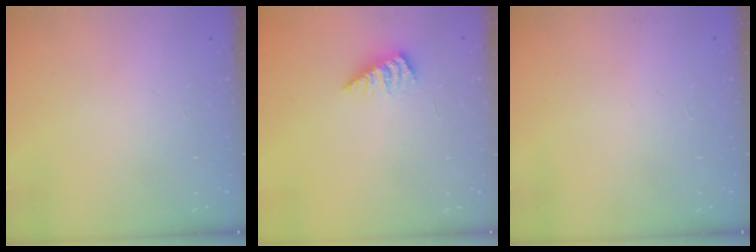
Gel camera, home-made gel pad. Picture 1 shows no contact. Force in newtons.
{"total": 2.9, "press": 2.9, "slide": 0.3}
{"total": 0.0}